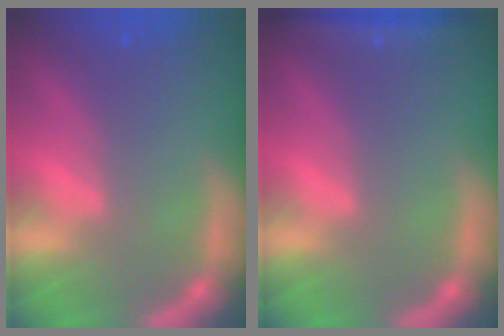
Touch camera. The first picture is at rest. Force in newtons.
{"total": 2.9}